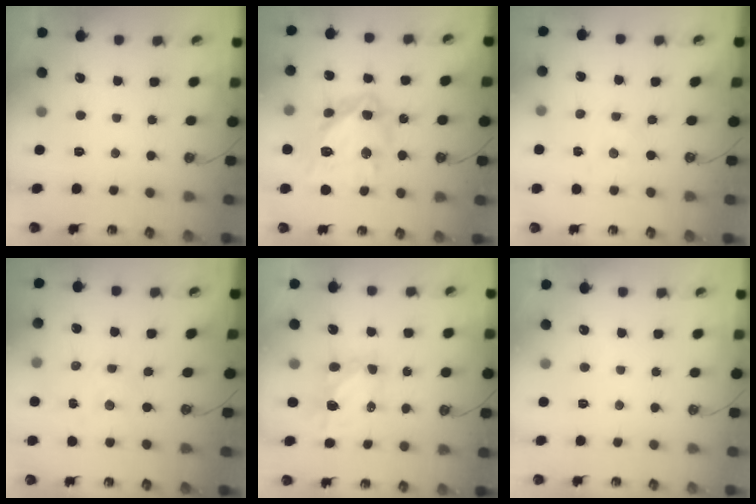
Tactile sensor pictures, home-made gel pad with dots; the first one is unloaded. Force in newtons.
{"total": 19.9, "press": 19.7, "slide": 2.2}
{"total": 0.0}
{"total": 1.8, "press": 1.7, "slide": 0.4}
{"total": 5.8, "press": 5.8, "slide": 0.4}
{"total": 0.0}